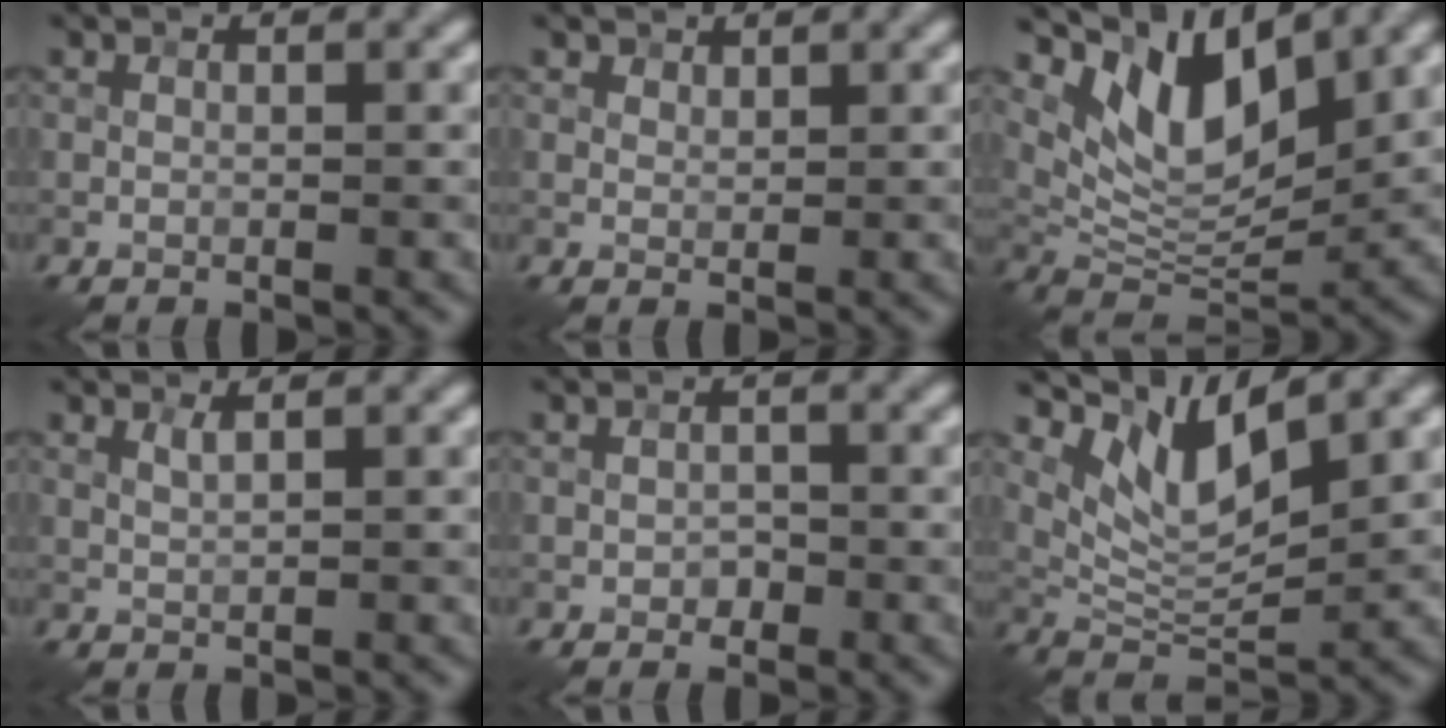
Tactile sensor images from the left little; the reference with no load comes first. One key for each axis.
{"total": 1.6, "fx": 1.3, "fy": 0.8, "fz": 0.3, "tx": -0.011, "ty": -0.004, "tz": 0.026}
{"total": 8.0, "fx": 4.6, "fy": 3.6, "fz": 5.5, "tx": -0.099, "ty": -0.011, "tz": 0.087}
{"total": 0.9, "fx": 0.6, "fy": 0.1, "fz": 0.6, "tx": -0.016, "ty": 0.002, "tz": 0.011}
{"total": 1.1, "fx": -0.5, "fy": 0.9, "fz": 0.4, "tx": -0.005, "ty": 0.000, "tz": -0.010}
{"total": 6.2, "fx": 3.8, "fy": 2.2, "fz": 4.4, "tx": -0.089, "ty": -0.007, "tz": 0.075}